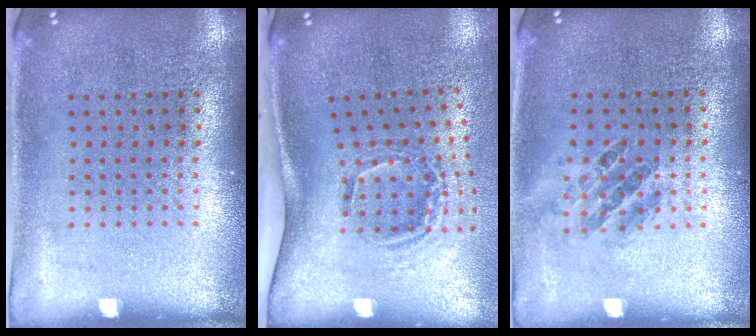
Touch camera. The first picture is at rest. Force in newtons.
{"total": 2.1, "press": 1.3, "slide": 1.6}
{"total": 1.1, "press": 1.0, "slide": 0.5}